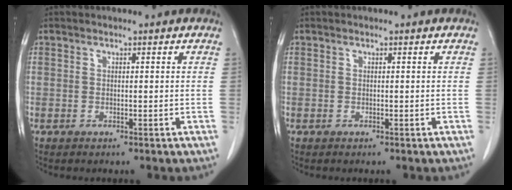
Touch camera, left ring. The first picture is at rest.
{"total": 0.0}